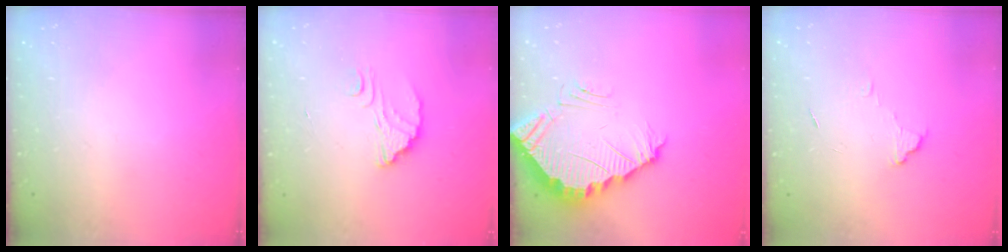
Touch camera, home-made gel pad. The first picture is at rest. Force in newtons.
{"total": 2.9, "press": 2.9, "slide": 0.0}
{"total": 4.0, "press": 4.0, "slide": 0.2}
{"total": 3.8, "press": 3.8, "slide": 0.2}